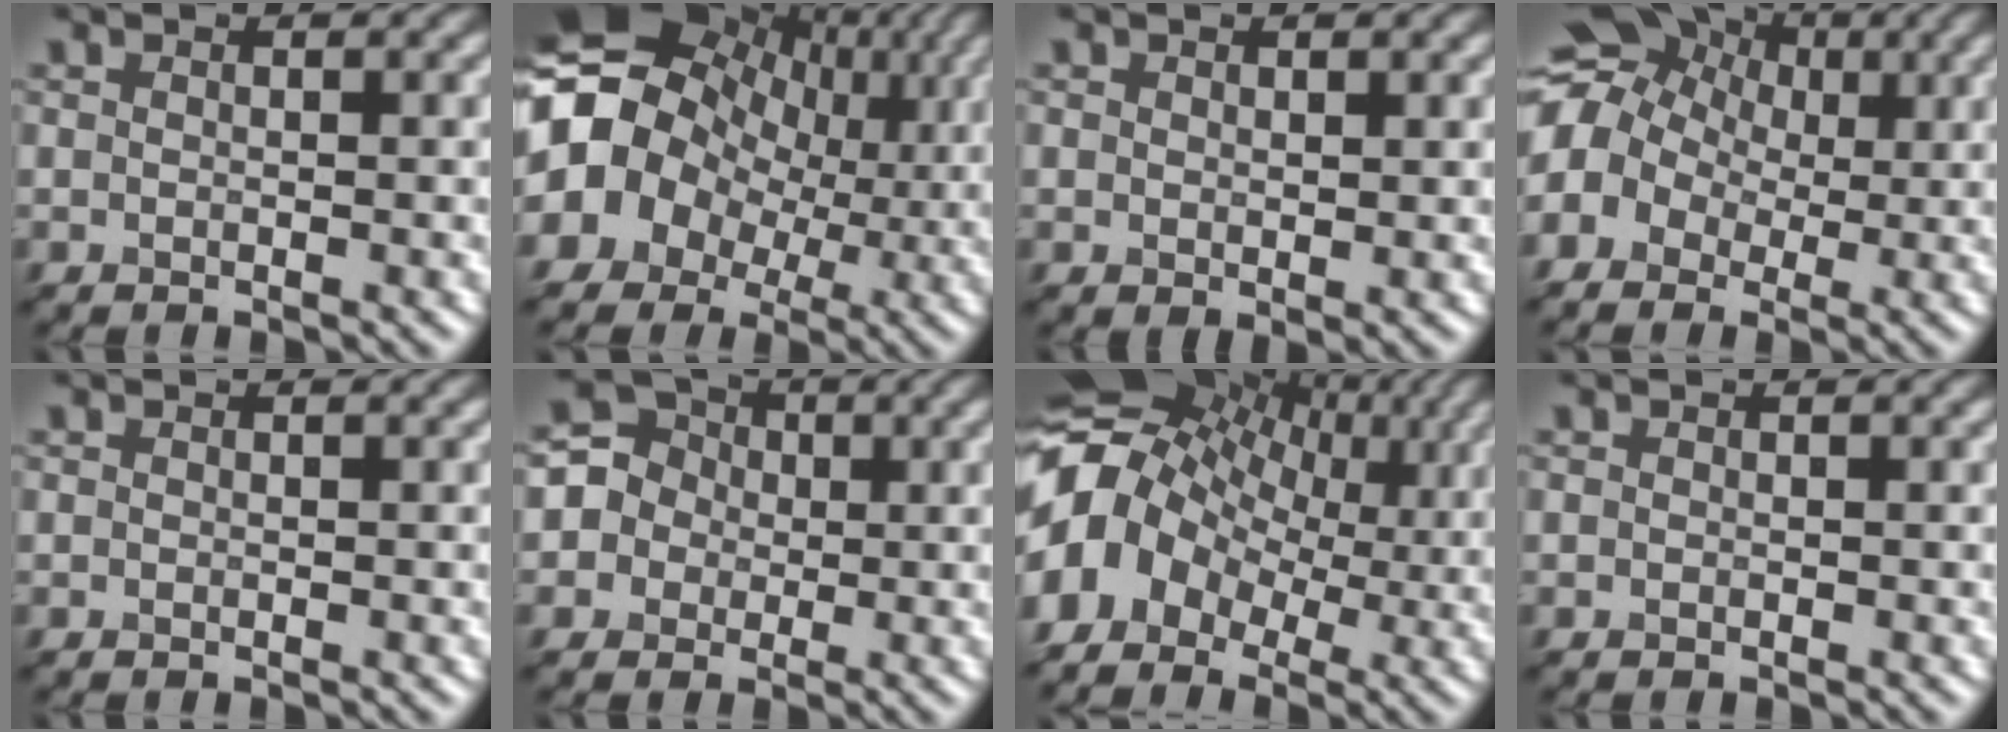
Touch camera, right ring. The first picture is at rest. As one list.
[{"total": 13.9, "force": [1.7, 11.7, 7.3], "torque": [-0.168, 0.014, 0.048]}, {"total": 0.0}, {"total": 9.4, "force": [1.9, 7.8, 4.9], "torque": [-0.126, 0.046, 0.019]}, {"total": 0.0}, {"total": 3.9, "force": [-0.2, 3.9, 0.3], "torque": [-0.019, 0.031, -0.009]}, {"total": 10.7, "force": [0.6, 8.3, 6.7], "torque": [-0.153, 0.023, 0.028]}, {"total": 0.0}]